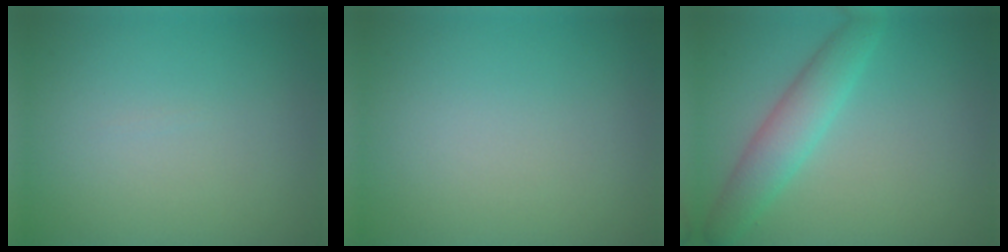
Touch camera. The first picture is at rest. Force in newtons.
{"total": 0.0}
{"total": 3.6, "press": 3.6, "slide": 0.0}